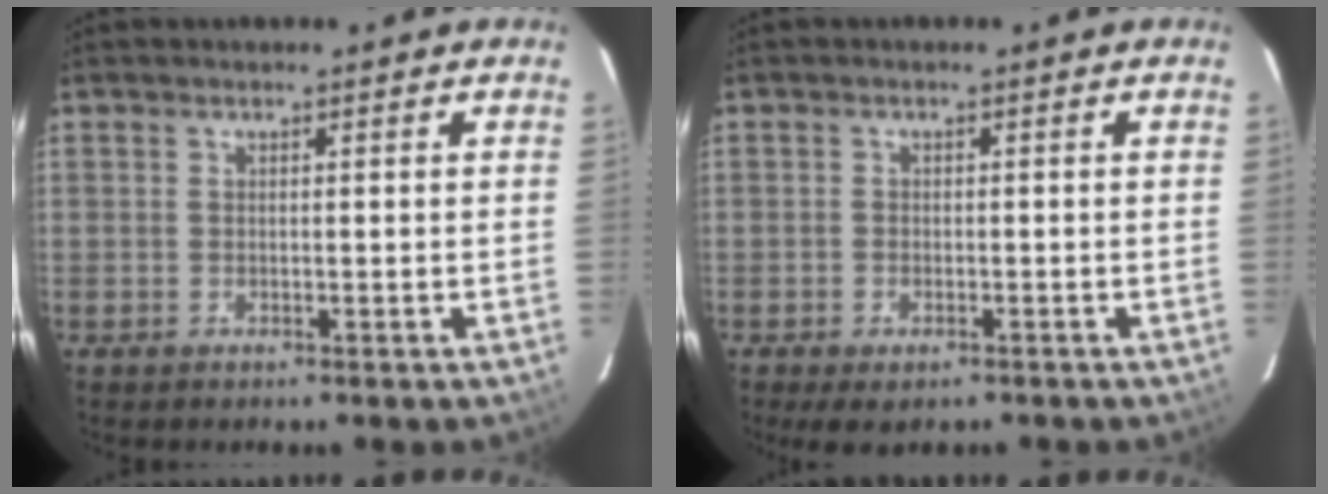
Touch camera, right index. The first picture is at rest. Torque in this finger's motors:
{"motor_torque": [0.68, -0.52, 0.31, 0.05]}